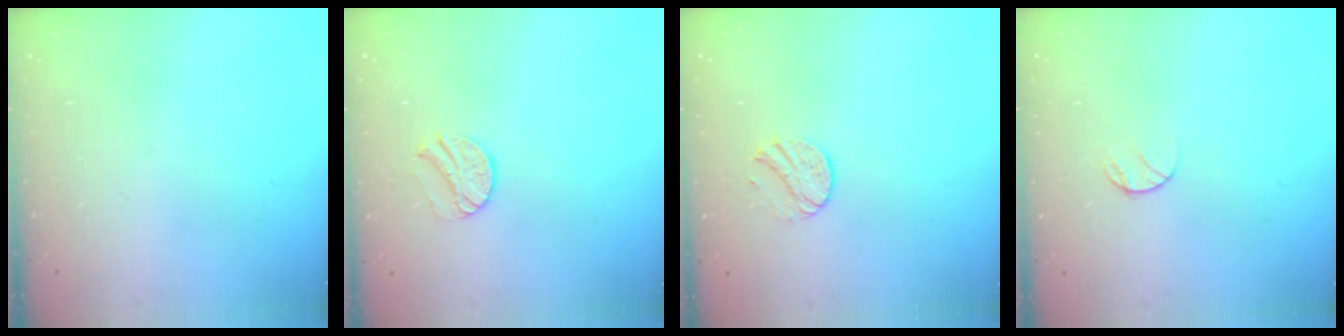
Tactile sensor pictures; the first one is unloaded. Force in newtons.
{"total": 8.6, "press": 8.5, "slide": 0.9}
{"total": 6.4, "press": 6.4, "slide": 0.6}
{"total": 5.1, "press": 5.1, "slide": 0.4}